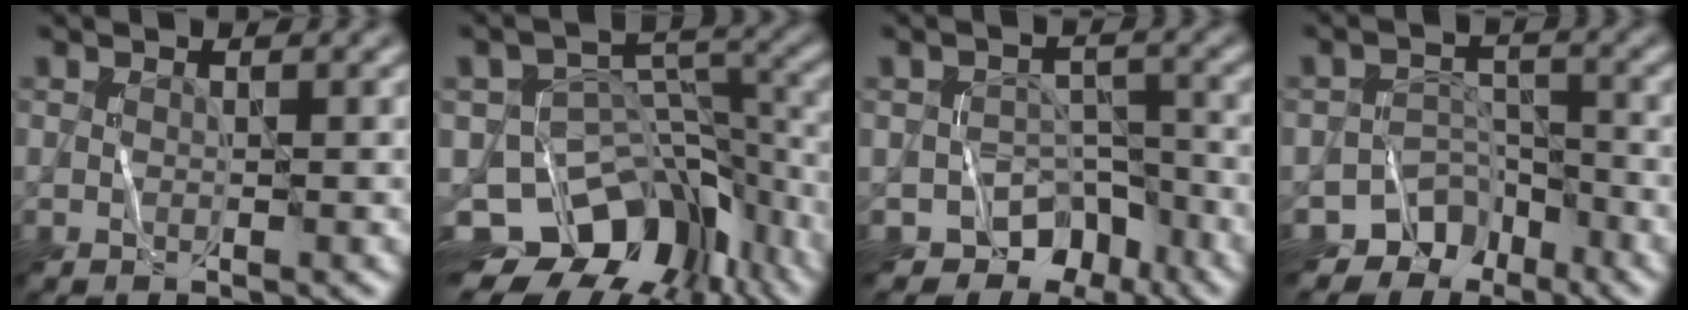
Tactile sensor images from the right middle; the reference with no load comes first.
{"total": 12.7, "force": [-7.5, 8.1, 6.2], "torque": [-0.102, 0.004, -0.106]}
{"total": 6.7, "force": [-5.3, 3.9, 1.1], "torque": [0.018, -0.003, -0.068]}
{"total": 5.3, "force": [-4.2, 3.3, 0.4], "torque": [0.013, -0.008, -0.057]}